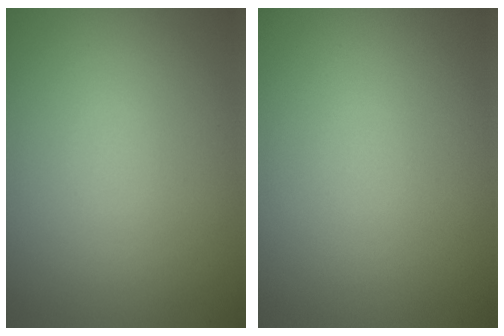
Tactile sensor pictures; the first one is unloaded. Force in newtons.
{"total": 0.0}